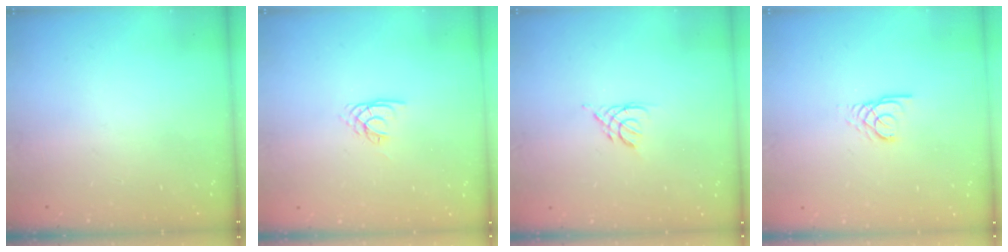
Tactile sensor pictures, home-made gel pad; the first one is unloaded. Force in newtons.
{"total": 2.2, "press": 2.2, "slide": 0.3}
{"total": 3.6, "press": 3.5, "slide": 0.7}
{"total": 2.6, "press": 2.6, "slide": 0.1}